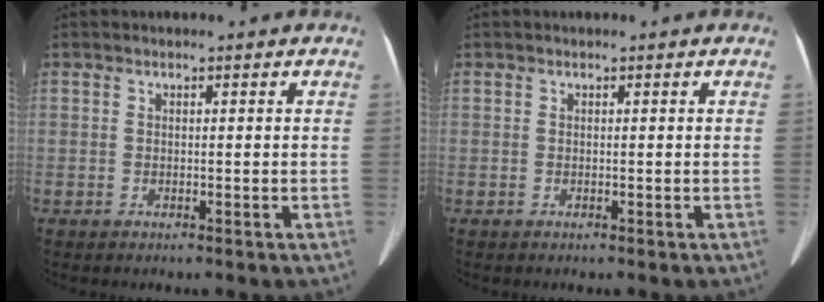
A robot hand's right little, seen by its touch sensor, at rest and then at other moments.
{"total": 0.0}